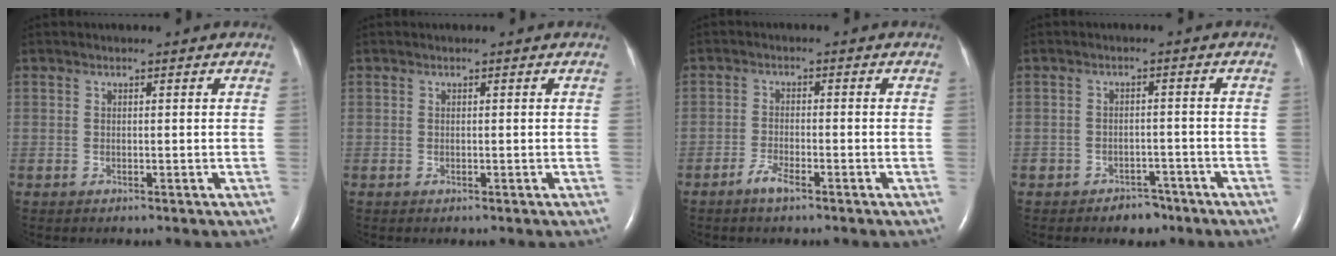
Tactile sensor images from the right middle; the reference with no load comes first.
{"total": 0.0}
{"total": 2.7, "force": [-2.0, 0.4, 1.8], "torque": [-0.044, -0.002, -0.039]}
{"total": 3.2, "force": [-2.3, 2.1, 0.7], "torque": [-0.012, 0.011, -0.027]}